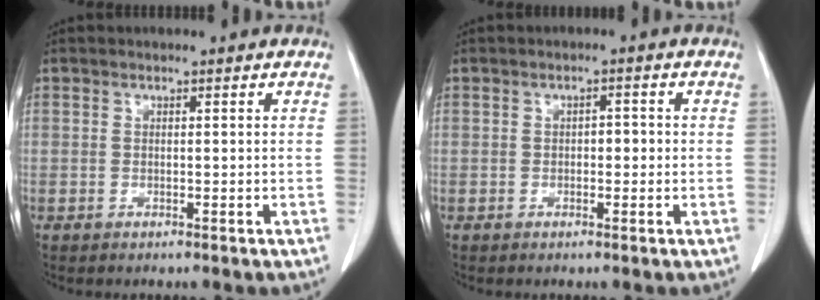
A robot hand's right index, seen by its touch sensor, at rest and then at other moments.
{"total": 1.7, "force": [-0.2, 0.9, 1.4], "torque": [-0.015, 0.006, -0.003]}